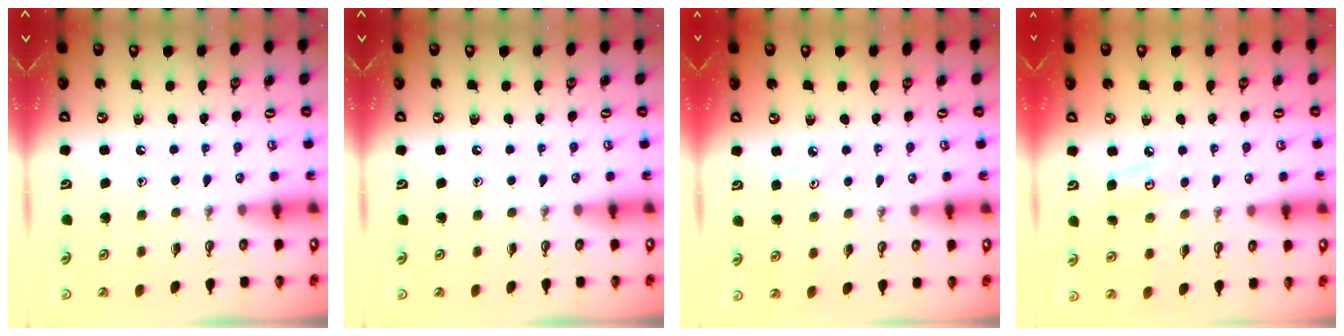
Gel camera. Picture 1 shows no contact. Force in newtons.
{"total": 0.0}
{"total": 2.8, "press": 2.8, "slide": 0.4}
{"total": 6.7, "press": 6.6, "slide": 0.6}